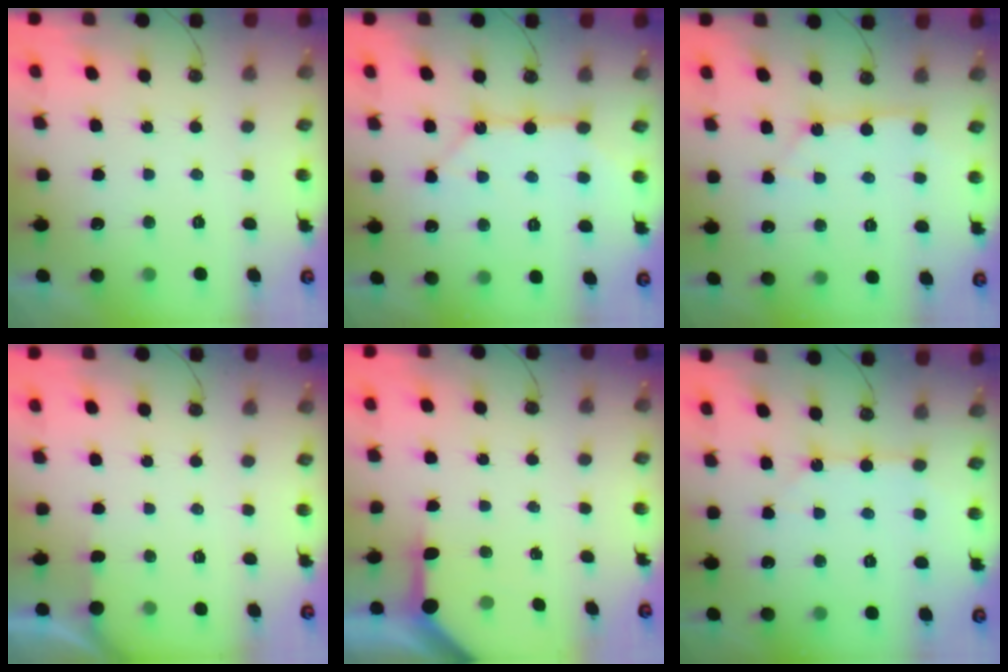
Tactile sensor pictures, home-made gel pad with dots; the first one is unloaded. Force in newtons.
{"total": 11.3, "press": 11.2, "slide": 1.1}
{"total": 4.6, "press": 4.5, "slide": 0.4}
{"total": 1.3, "press": 1.2, "slide": 0.2}
{"total": 4.3, "press": 4.3, "slide": 0.2}
{"total": 3.6, "press": 3.6, "slide": 0.2}